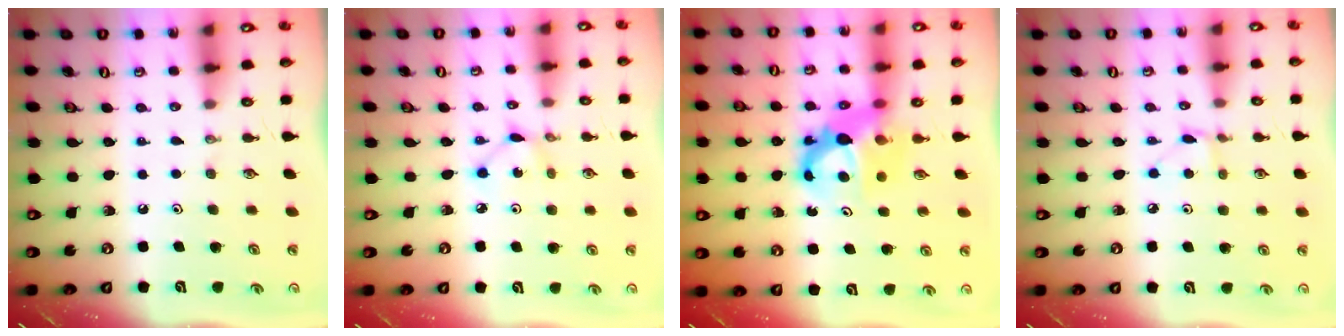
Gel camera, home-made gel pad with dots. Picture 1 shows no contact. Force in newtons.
{"total": 1.7, "press": 1.7, "slide": 0.1}
{"total": 8.3, "press": 8.2, "slide": 0.8}
{"total": 3.4, "press": 3.4, "slide": 0.5}